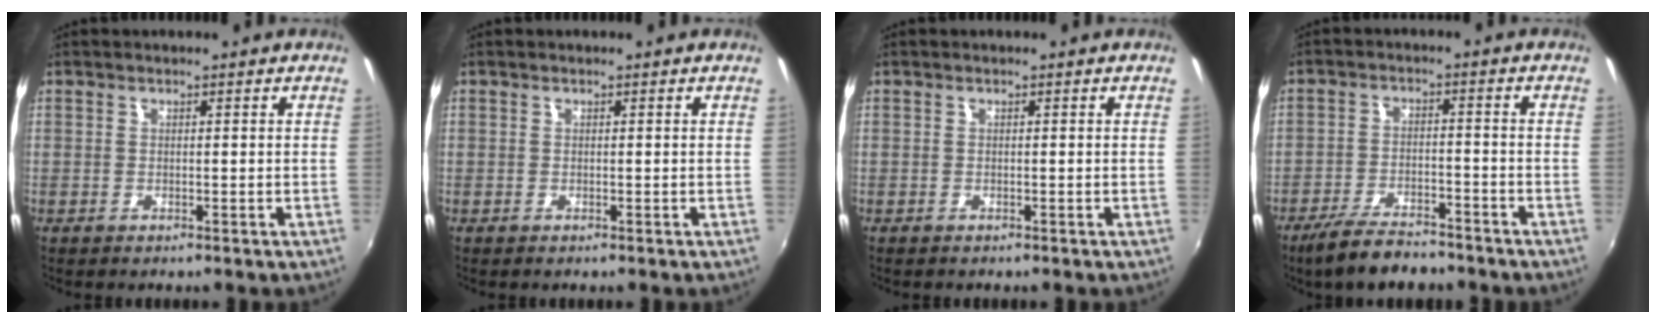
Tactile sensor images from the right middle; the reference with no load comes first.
{"total": 0.0}
{"total": 0.0}
{"total": 9.3, "force": [-7.7, 2.8, 4.5], "torque": [-0.106, -0.010, -0.129]}